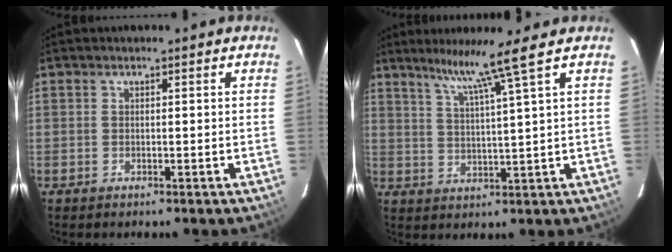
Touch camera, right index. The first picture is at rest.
{"total": 7.5, "force": [5.4, -2.4, 4.6], "torque": [-0.082, -0.010, 0.100]}